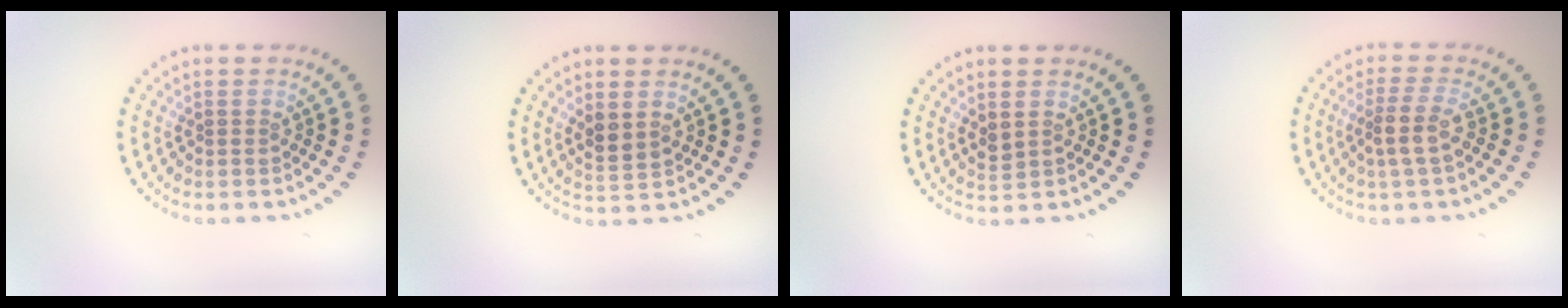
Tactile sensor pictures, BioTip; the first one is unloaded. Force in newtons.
{"total": 1.9, "press": 1.8, "slide": 0.7}
{"total": 0.9, "press": 0.9, "slide": 0.3}
{"total": 2.6, "press": 2.2, "slide": 1.4}